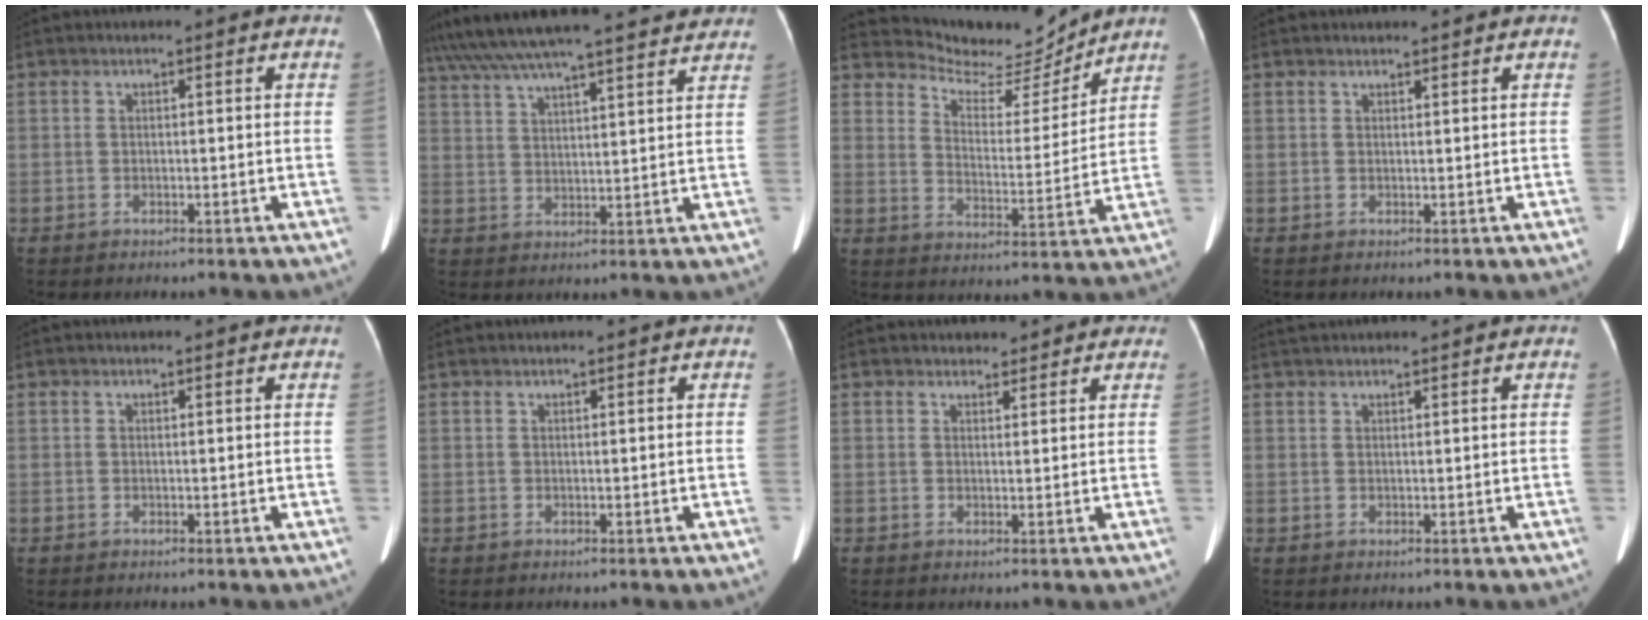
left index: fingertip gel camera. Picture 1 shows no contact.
{"total": 26.0, "force": [23.5, 2.7, 11.0], "torque": [-0.192, 0.010, 0.321]}
{"total": 9.6, "force": [9.5, 1.3, 0.2], "torque": [-0.010, -0.020, 0.154]}
{"total": 2.0, "force": [1.9, 0.3, 0.5], "torque": [-0.008, 0.006, 0.025]}
{"total": 2.0, "force": [1.9, 0.2, 0.6], "torque": [-0.010, 0.006, 0.019]}
{"total": 1.8, "force": [1.6, 0.4, 0.5], "torque": [-0.006, 0.021, 0.023]}
{"total": 5.3, "force": [4.8, 2.1, 0.7], "torque": [0.013, 0.005, 0.048]}
{"total": 5.6, "force": [5.2, 0.3, 2.1], "torque": [-0.027, 0.028, 0.075]}